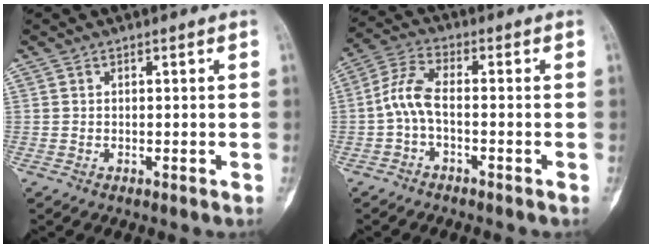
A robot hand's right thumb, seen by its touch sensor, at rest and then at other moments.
{"total": 6.1, "force": [-1.4, 2.5, 5.3], "torque": [-0.117, 0.026, -0.037]}